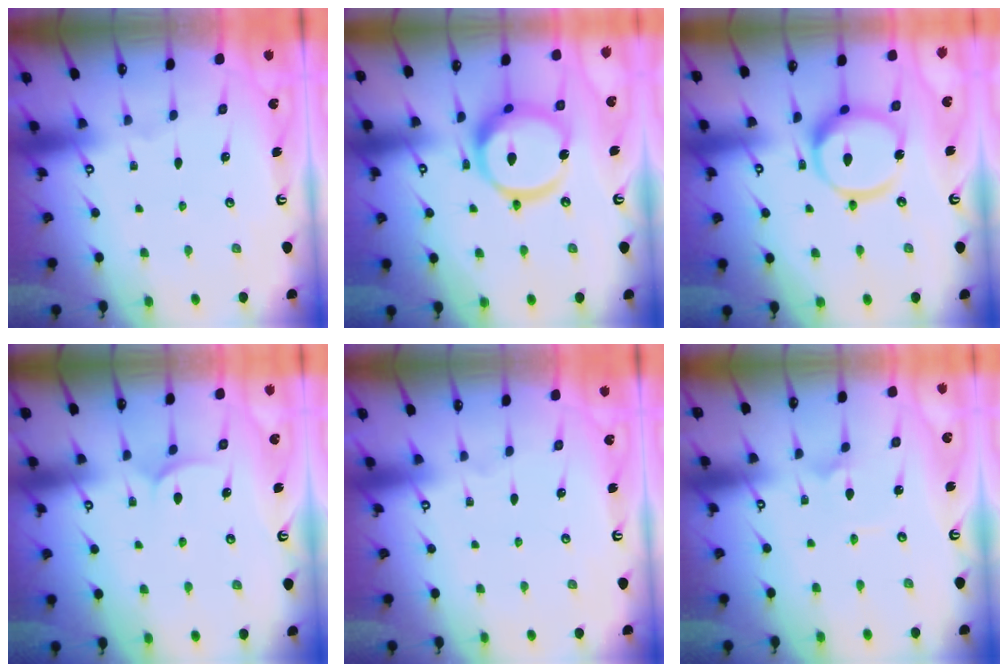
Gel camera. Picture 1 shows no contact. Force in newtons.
{"total": 18.3, "press": 18.2, "slide": 2.1}
{"total": 14.7, "press": 14.6, "slide": 1.6}
{"total": 5.4, "press": 5.4, "slide": 0.6}
{"total": 0.0}
{"total": 3.5, "press": 3.5, "slide": 0.3}